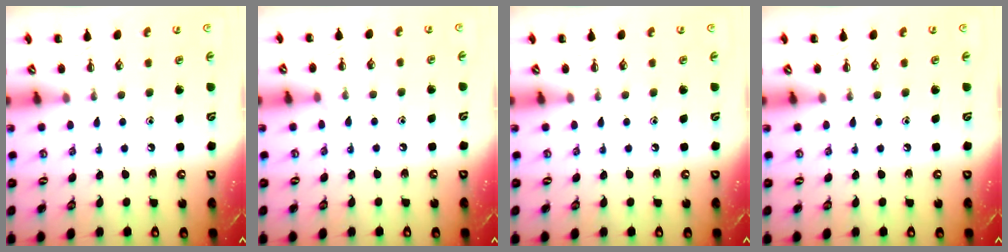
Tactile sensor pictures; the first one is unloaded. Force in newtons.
{"total": 6.1, "press": 5.8, "slide": 2.0}
{"total": 0.0}
{"total": 0.0}